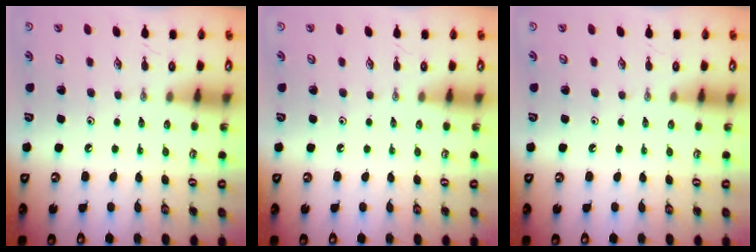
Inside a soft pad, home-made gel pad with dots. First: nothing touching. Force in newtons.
{"total": 0.0}
{"total": 0.0}